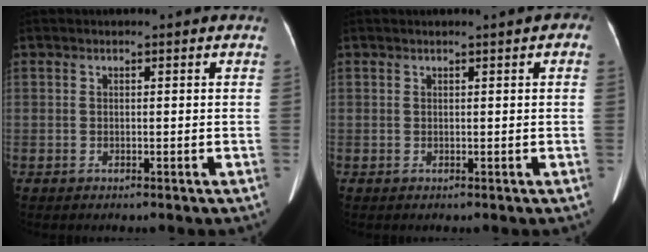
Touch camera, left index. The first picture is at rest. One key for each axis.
{"total": 1.9, "fx": 0.8, "fy": 0.5, "fz": 1.6, "tx": -0.016, "ty": 0.015, "tz": 0.009}